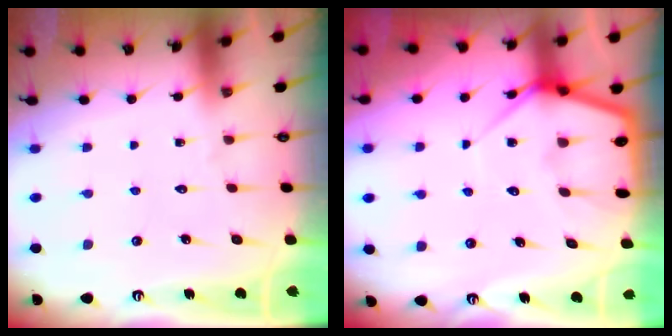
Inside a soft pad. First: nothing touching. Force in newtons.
{"total": 7.1, "press": 7.1, "slide": 0.8}